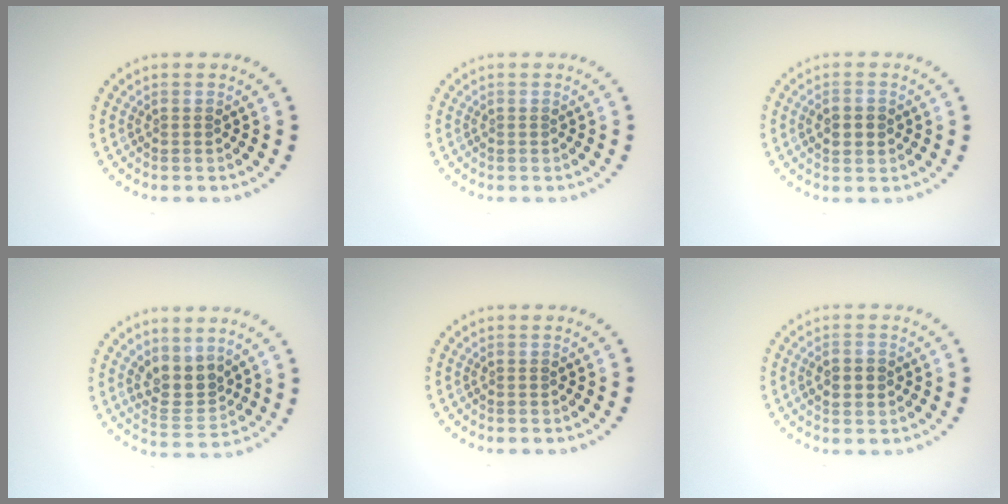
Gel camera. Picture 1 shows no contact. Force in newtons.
{"total": 0.0}
{"total": 2.2, "press": 2.1, "slide": 0.3}
{"total": 3.4, "press": 3.0, "slide": 1.6}
{"total": 0.0}
{"total": 2.2, "press": 2.1, "slide": 0.3}